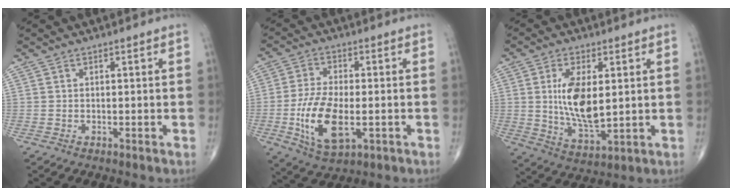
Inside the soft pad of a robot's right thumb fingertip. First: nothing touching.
{"total": 12.5, "force": [-2.8, 5.9, 10.7], "torque": [-0.210, -0.002, -0.046]}
{"total": 12.0, "force": [1.7, 5.5, 10.5], "torque": [-0.188, -0.022, 0.041]}